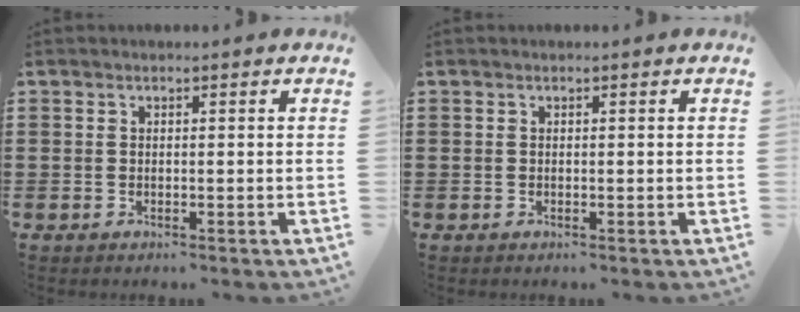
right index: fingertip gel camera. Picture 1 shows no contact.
{"total": 0.0}